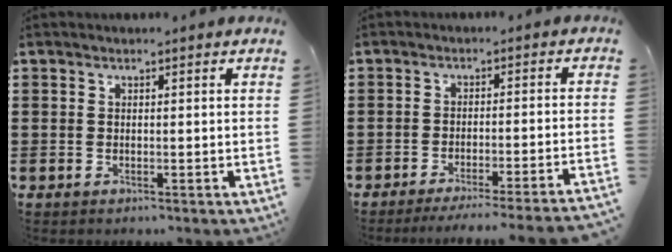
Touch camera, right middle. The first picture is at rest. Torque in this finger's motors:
{"motor_torque": [2.14, 0.00, 0.17, 0.07]}